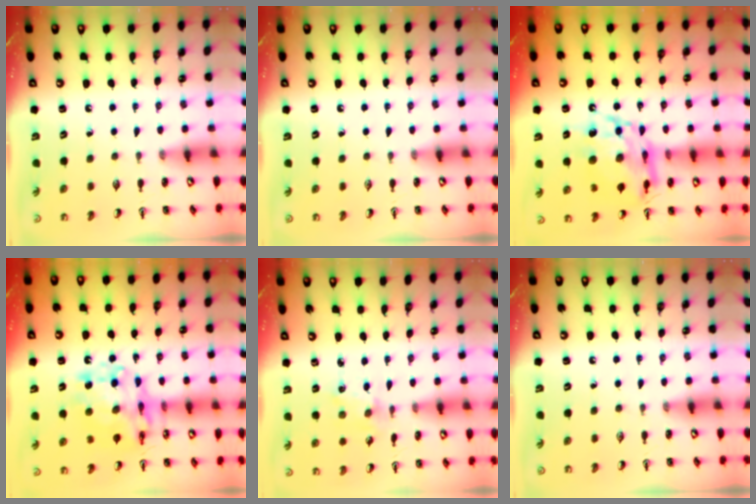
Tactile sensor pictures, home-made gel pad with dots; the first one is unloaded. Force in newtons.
{"total": 0.0}
{"total": 14.7, "press": 14.6, "slide": 1.5}
{"total": 13.1, "press": 13.0, "slide": 1.2}
{"total": 1.9, "press": 1.9, "slide": 0.3}
{"total": 0.0}